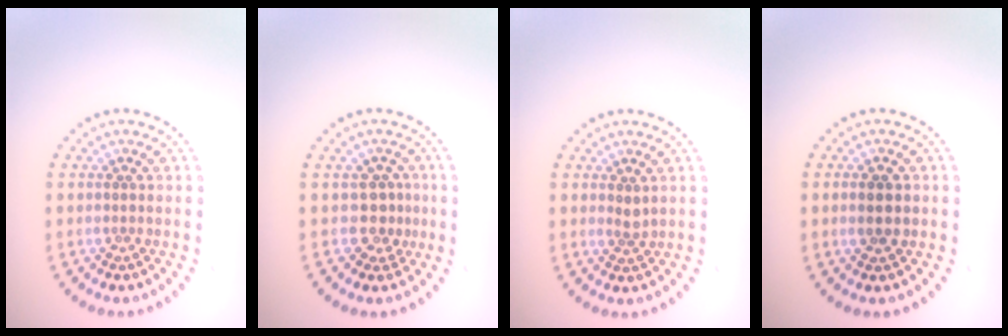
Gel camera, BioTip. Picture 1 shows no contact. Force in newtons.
{"total": 2.0, "press": 1.6, "slide": 1.3}
{"total": 1.1, "press": 0.7, "slide": 0.8}
{"total": 1.9, "press": 1.9, "slide": 0.2}